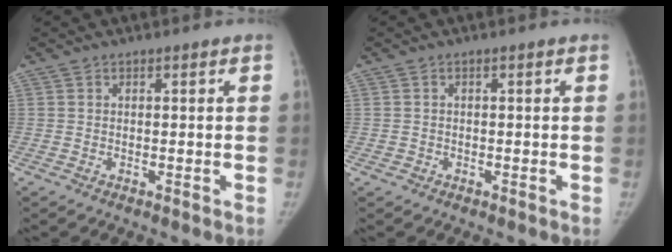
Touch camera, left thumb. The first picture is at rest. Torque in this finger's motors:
{"motor_torque": [-0.15, -0.05, 0.54, -0.09, -0.01]}